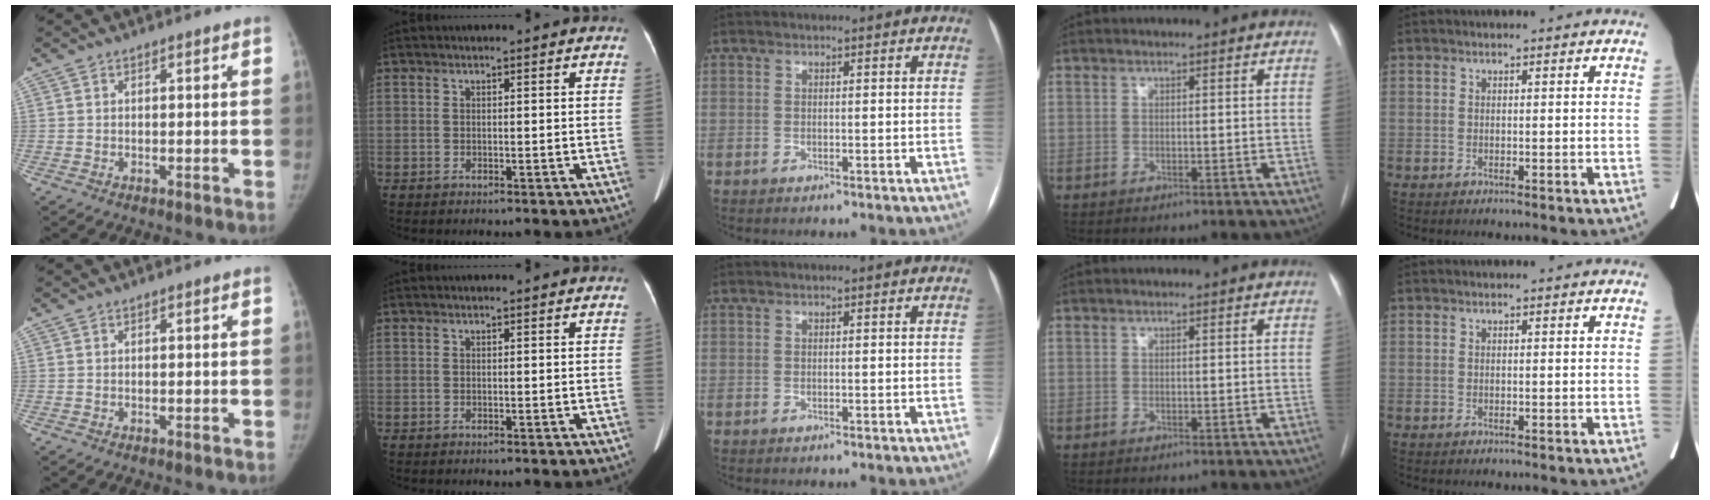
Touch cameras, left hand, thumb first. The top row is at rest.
{}